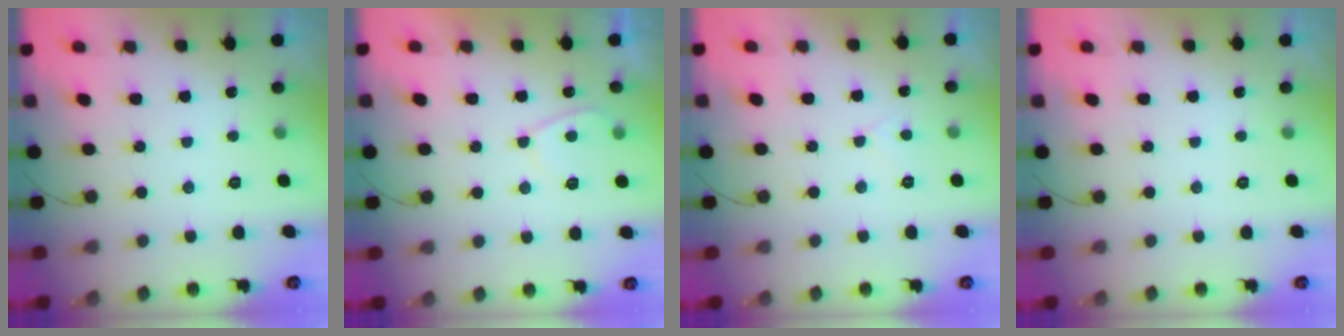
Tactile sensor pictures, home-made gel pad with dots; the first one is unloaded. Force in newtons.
{"total": 4.1, "press": 4.0, "slide": 0.8}
{"total": 2.7, "press": 2.7, "slide": 0.3}
{"total": 0.0}